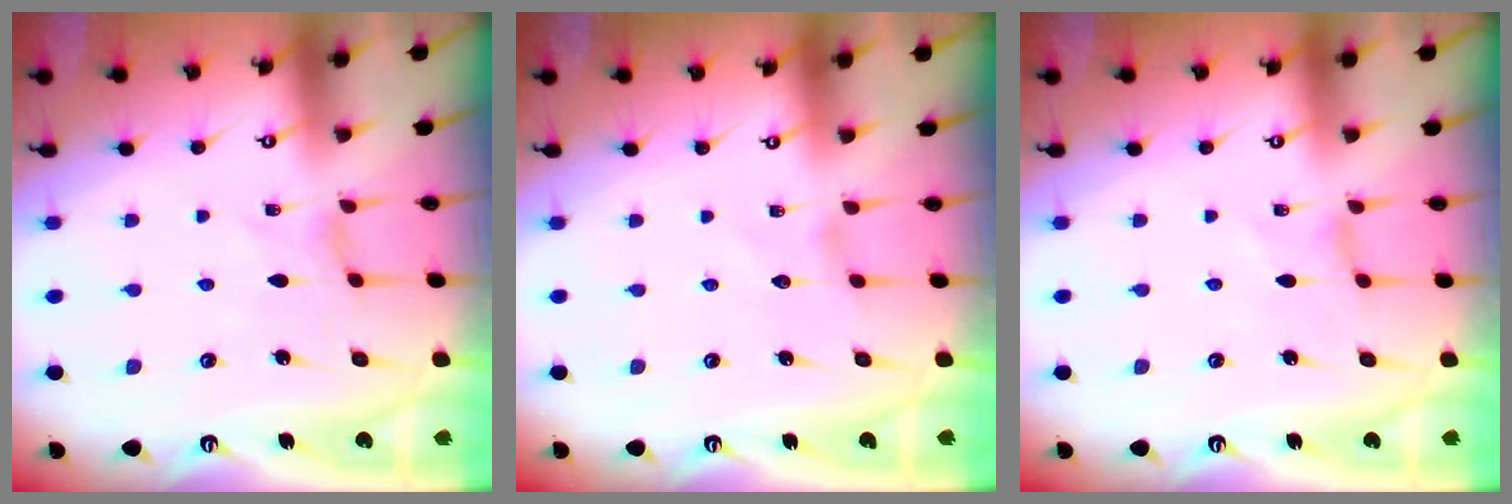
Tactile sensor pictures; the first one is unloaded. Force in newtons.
{"total": 0.0}
{"total": 0.0}